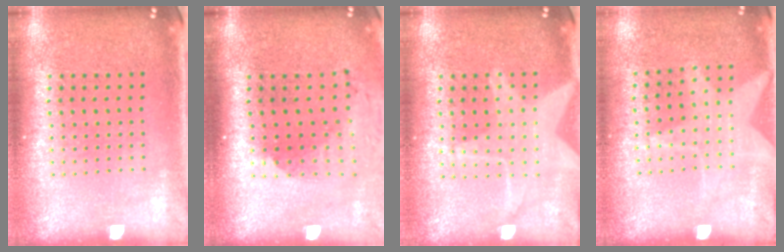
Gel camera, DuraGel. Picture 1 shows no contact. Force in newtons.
{"total": 1.8, "press": 1.4, "slide": 1.2}
{"total": 1.6, "press": 1.6, "slide": 0.2}
{"total": 1.1, "press": 1.0, "slide": 0.5}